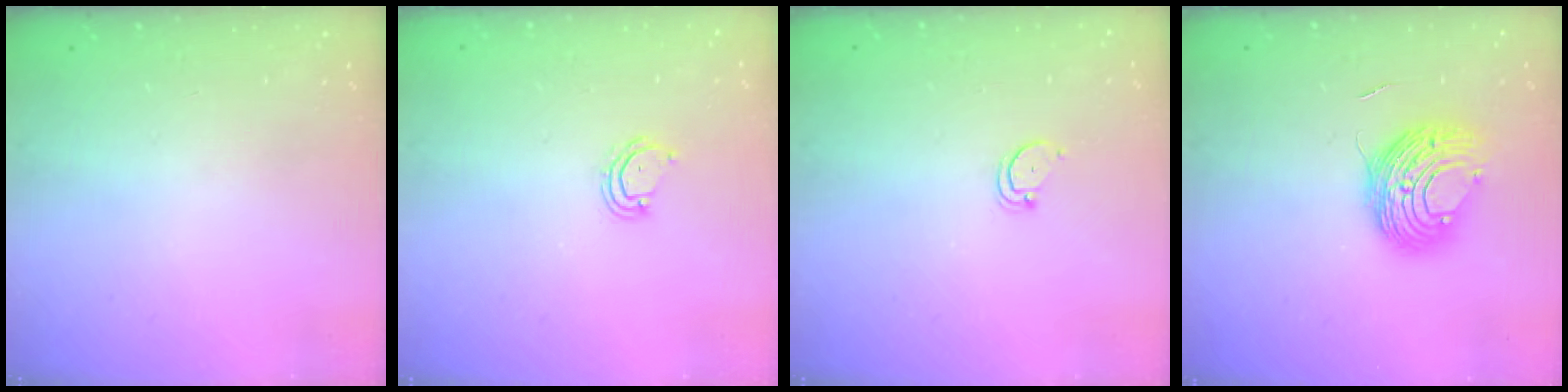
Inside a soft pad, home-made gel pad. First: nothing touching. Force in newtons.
{"total": 4.2, "press": 4.1, "slide": 0.4}
{"total": 2.7, "press": 2.7, "slide": 0.2}
{"total": 10.1, "press": 10.1, "slide": 0.7}